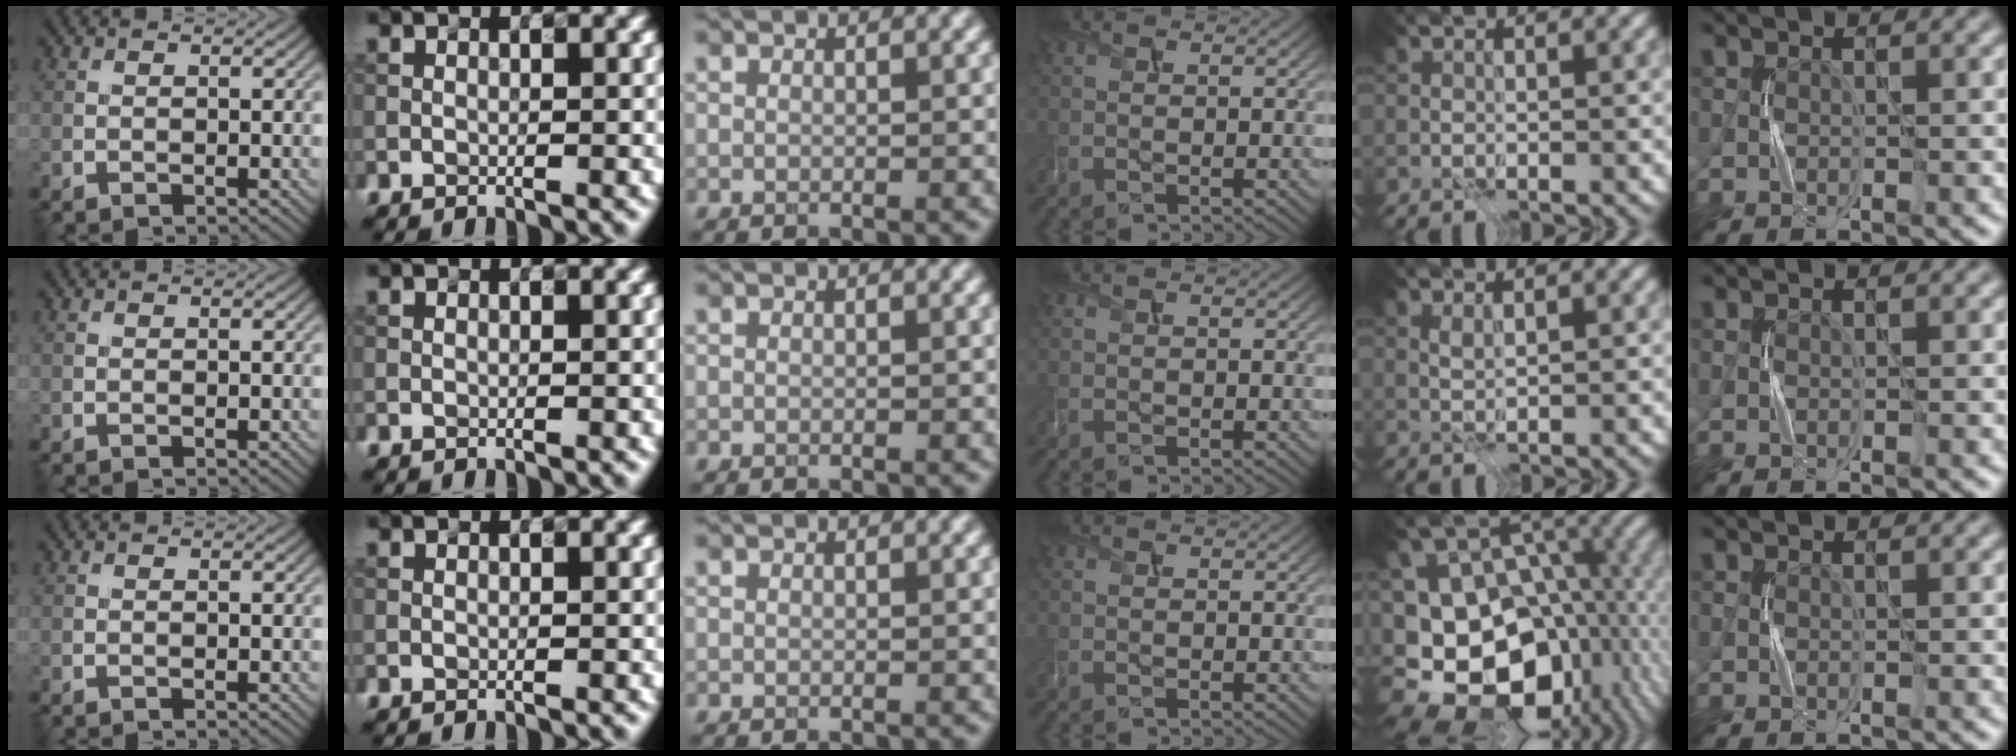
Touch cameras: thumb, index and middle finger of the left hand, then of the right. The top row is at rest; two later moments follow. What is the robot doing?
{"motion": "press", "object": "joystick"}